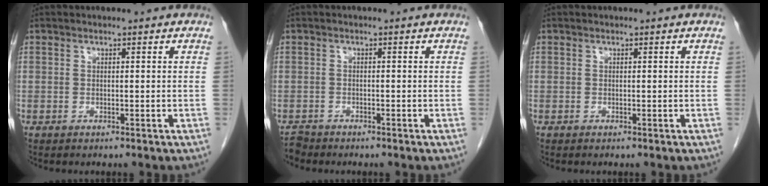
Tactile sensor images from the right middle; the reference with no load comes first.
{"total": 1.5, "force": [-1.5, 0.2, -0.2], "torque": [0.002, -0.006, -0.027]}
{"total": 0.0}